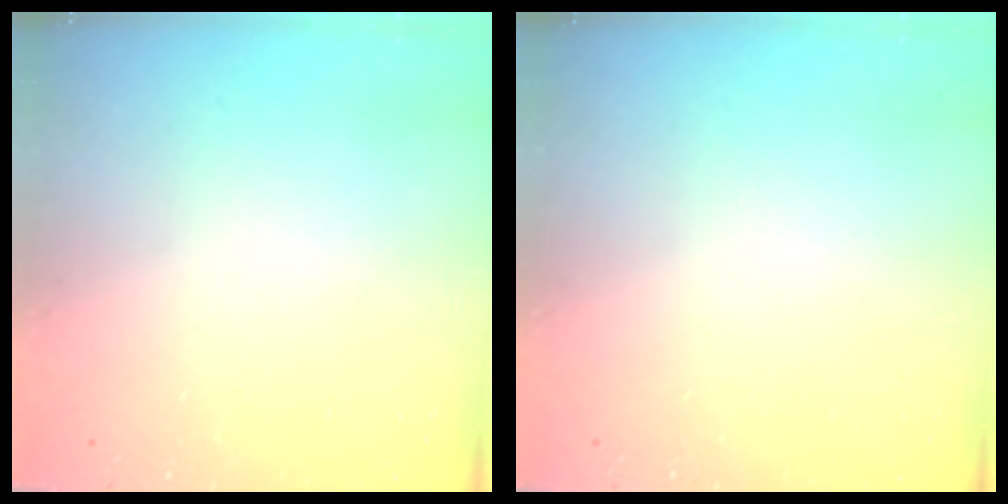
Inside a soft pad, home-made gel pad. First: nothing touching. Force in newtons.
{"total": 0.0}